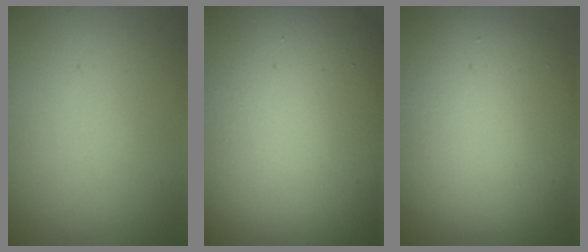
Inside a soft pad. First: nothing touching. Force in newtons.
{"total": 25.8, "press": 25.8, "slide": 1.0}
{"total": 12.4, "press": 12.4, "slide": 0.8}